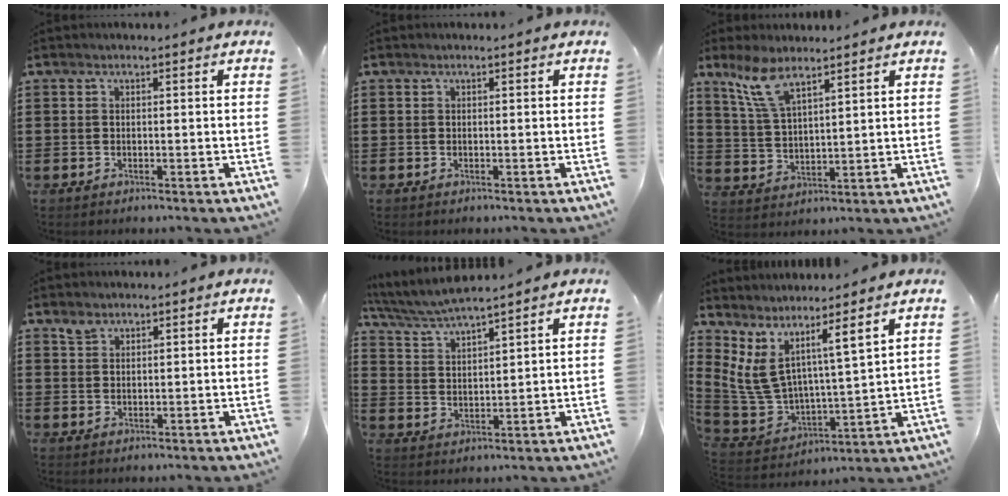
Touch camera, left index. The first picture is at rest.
{"total": 0.0}
{"total": 7.5, "force": [5.4, 1.9, 4.9], "torque": [-0.118, -0.008, 0.097]}
{"total": 2.1, "force": [1.8, 1.1, 0.5], "torque": [-0.013, 0.000, 0.035]}
{"total": 5.2, "force": [4.9, 0.0, 1.7], "torque": [-0.052, -0.022, 0.086]}
{"total": 6.0, "force": [4.1, 2.0, 3.9], "torque": [-0.122, -0.060, 0.068]}